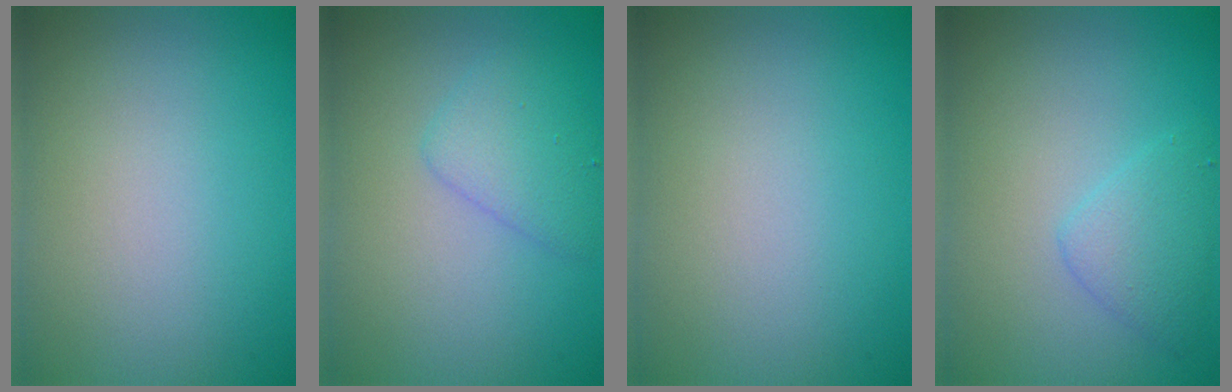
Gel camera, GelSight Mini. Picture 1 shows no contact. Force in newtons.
{"total": 2.6, "press": 2.6, "slide": 0.1}
{"total": 0.0}
{"total": 2.1, "press": 2.1, "slide": 0.0}